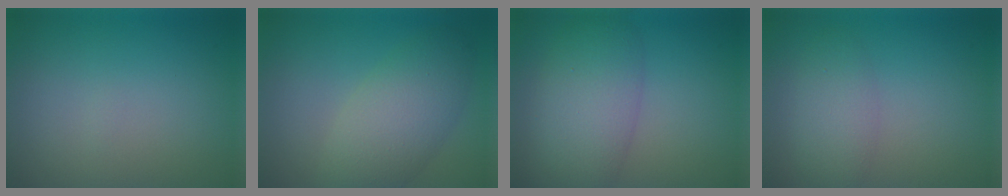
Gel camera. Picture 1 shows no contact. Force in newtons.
{"total": 5.6, "press": 5.6, "slide": 0.3}
{"total": 6.3, "press": 6.3, "slide": 0.2}
{"total": 2.8, "press": 2.8, "slide": 0.1}